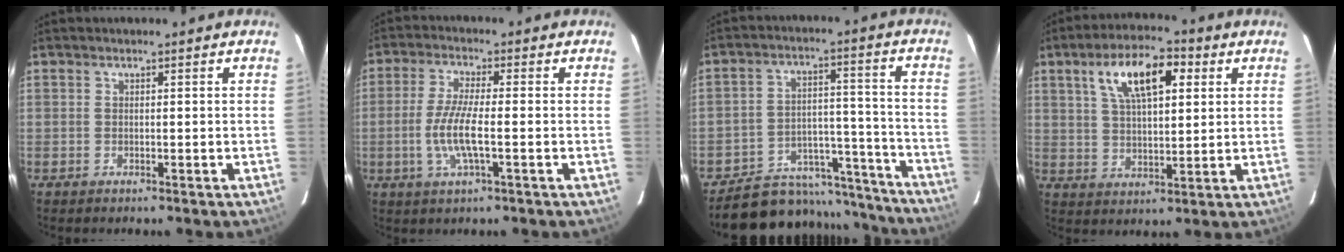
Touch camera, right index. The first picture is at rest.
{"total": 7.7, "force": [-1.8, 1.2, 7.4], "torque": [-0.151, -0.007, -0.036]}
{"total": 18.2, "force": [-15.8, 8.3, 3.6], "torque": [-0.071, 0.067, -0.203]}
{"total": 11.7, "force": [4.9, 4.8, 9.5], "torque": [-0.164, 0.027, 0.087]}